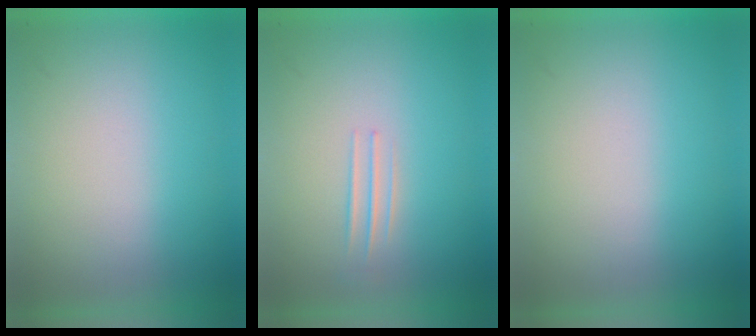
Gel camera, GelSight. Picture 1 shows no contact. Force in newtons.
{"total": 1.4}
{"total": 0.0}